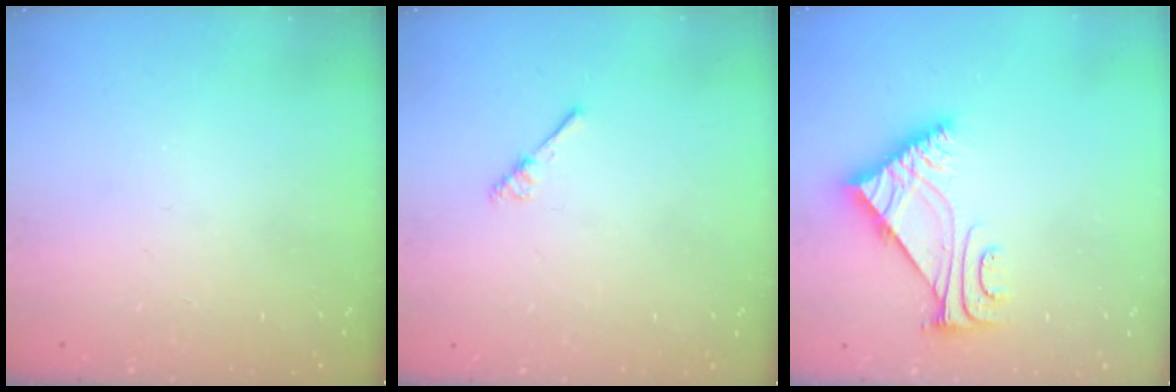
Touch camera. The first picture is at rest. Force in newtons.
{"total": 3.0, "press": 3.0, "slide": 0.3}
{"total": 6.5, "press": 6.5, "slide": 0.4}